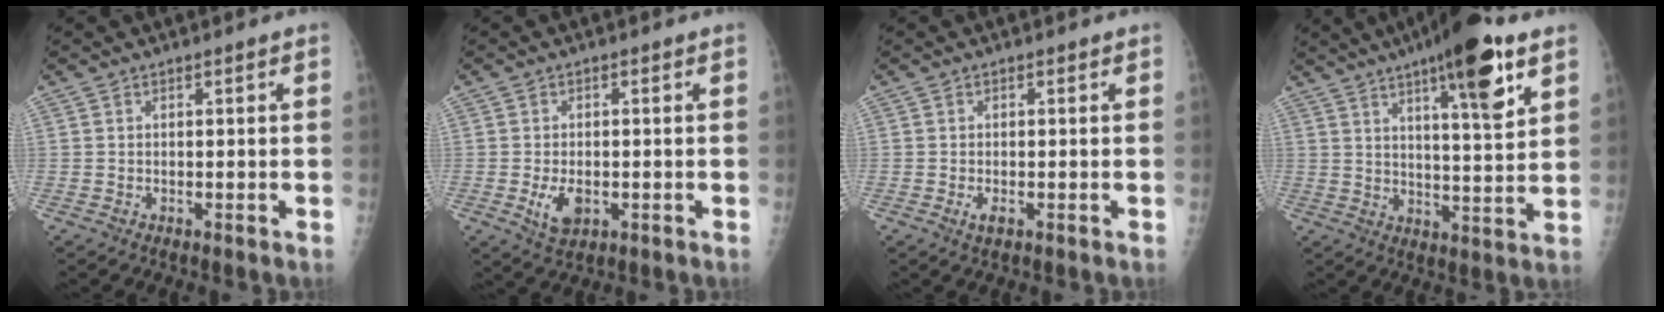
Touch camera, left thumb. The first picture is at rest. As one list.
[{"total": 4.9, "force": [-1.2, 3.0, 3.7], "torque": [-0.060, -0.005, -0.014]}, {"total": 1.6, "force": [-0.7, 0.6, 1.3], "torque": [-0.026, -0.002, -0.014]}, {"total": 15.6, "force": [8.7, 3.4, 12.5], "torque": [-0.170, -0.036, 0.129]}]